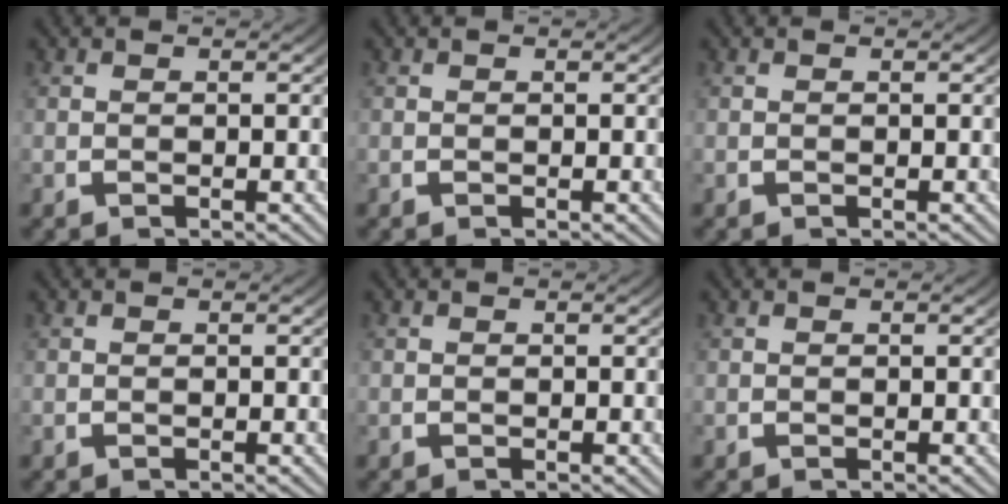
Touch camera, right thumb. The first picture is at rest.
{"total": 0.0}
{"total": 0.0}
{"total": 0.0}
{"total": 0.0}
{"total": 0.0}